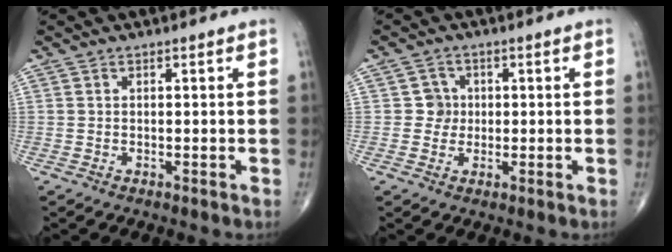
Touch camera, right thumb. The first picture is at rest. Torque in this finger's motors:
{"motor_torque": [-0.17, 0.09, 0.16, 0.07, -0.02]}